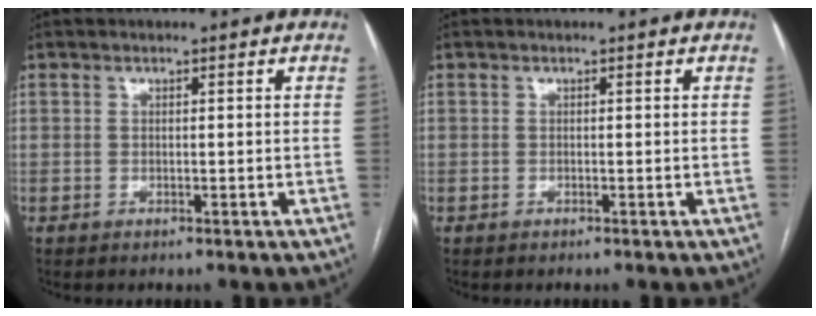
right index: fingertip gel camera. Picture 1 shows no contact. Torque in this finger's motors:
{"motor_torque": [-0.22, -0.02, -0.02, 0.00]}